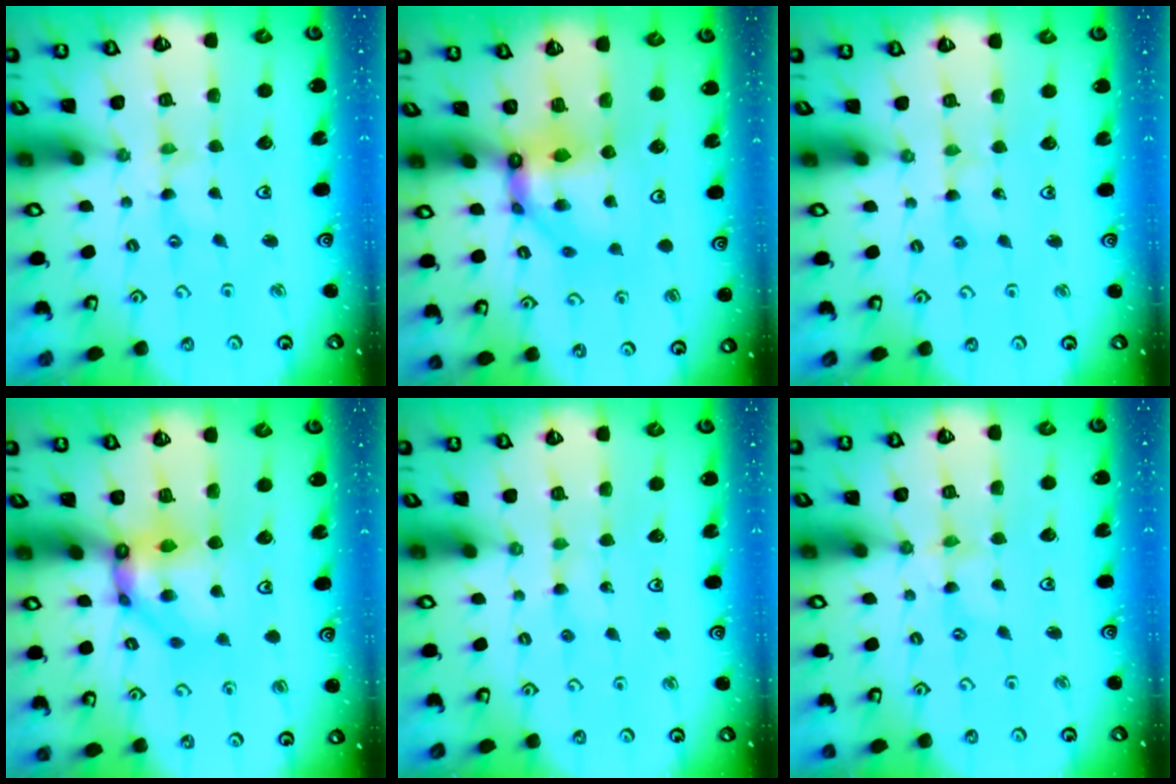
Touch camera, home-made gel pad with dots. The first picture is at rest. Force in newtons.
{"total": 8.5, "press": 8.4, "slide": 1.0}
{"total": 2.5, "press": 2.5, "slide": 0.3}
{"total": 9.6, "press": 9.6, "slide": 0.7}
{"total": 2.2, "press": 2.2, "slide": 0.2}
{"total": 0.0}